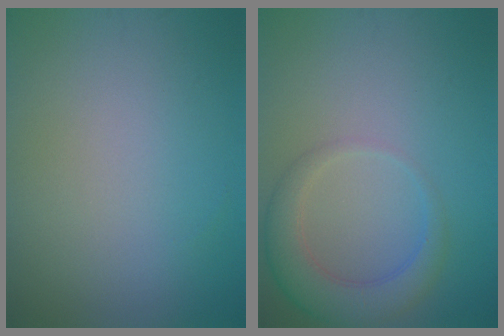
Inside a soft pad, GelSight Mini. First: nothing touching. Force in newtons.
{"total": 4.3, "press": 4.3, "slide": 0.3}